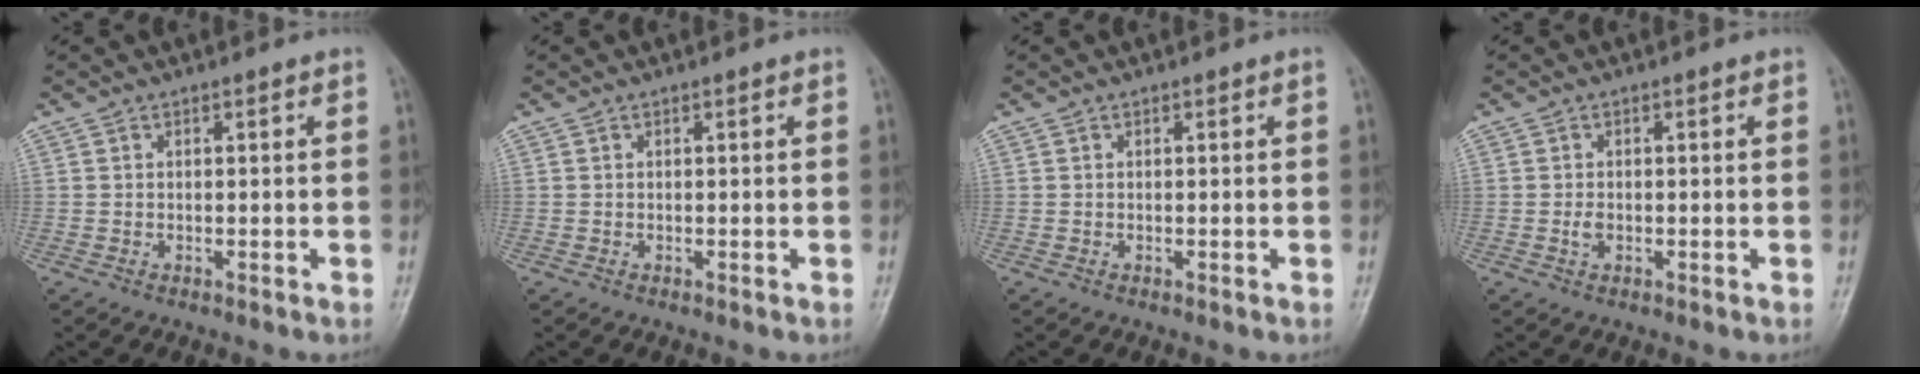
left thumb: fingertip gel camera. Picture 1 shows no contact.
{"total": 0.0}
{"total": 0.0}
{"total": 1.6, "force": [-0.3, 1.1, 1.2], "torque": [-0.023, 0.003, -0.006]}